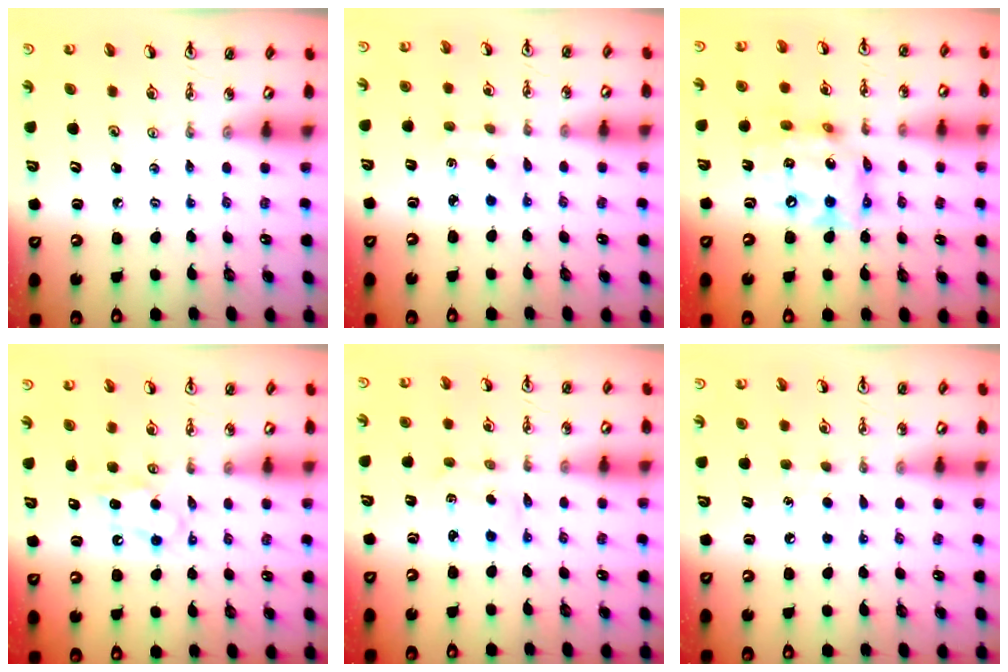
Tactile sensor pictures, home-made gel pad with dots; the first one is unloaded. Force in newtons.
{"total": 1.7, "press": 1.7, "slide": 0.5}
{"total": 12.2, "press": 12.1, "slide": 1.1}
{"total": 5.9, "press": 5.8, "slide": 0.7}
{"total": 2.1, "press": 2.0, "slide": 0.6}
{"total": 5.5, "press": 5.4, "slide": 0.5}